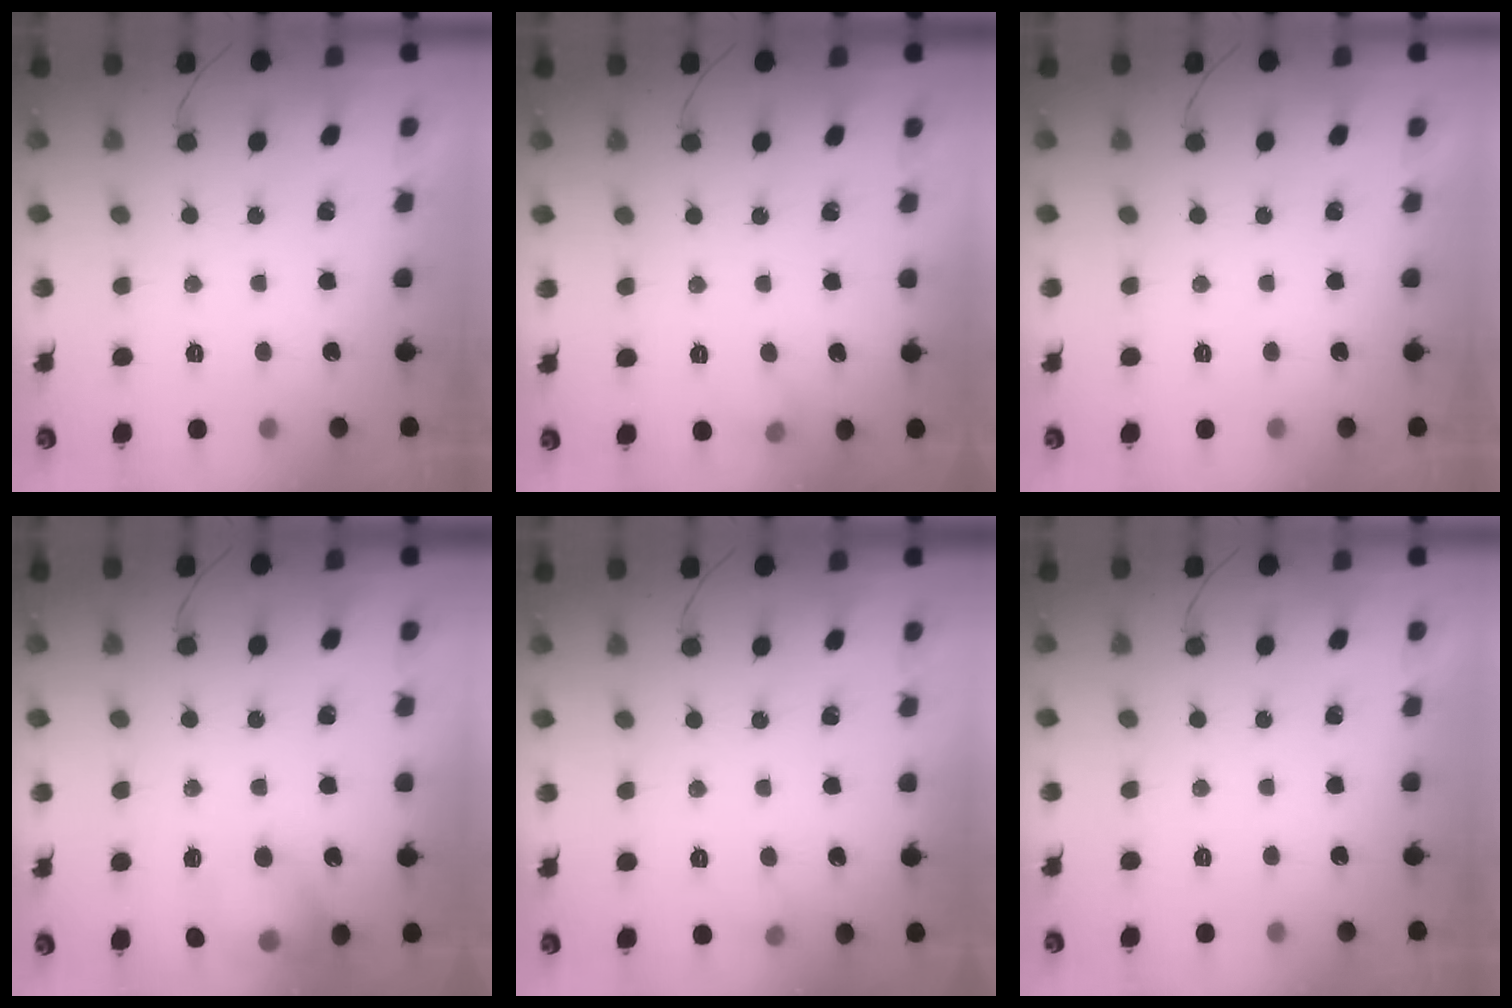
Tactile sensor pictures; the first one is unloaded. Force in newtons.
{"total": 5.5, "press": 5.4, "slide": 1.2}
{"total": 0.0}
{"total": 13.8, "press": 13.7, "slide": 2.0}
{"total": 4.1, "press": 4.0, "slide": 1.0}
{"total": 0.0}